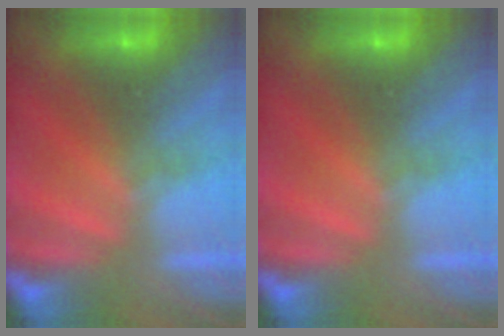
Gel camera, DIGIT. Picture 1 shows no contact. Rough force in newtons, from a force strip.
{"total": 0.0}